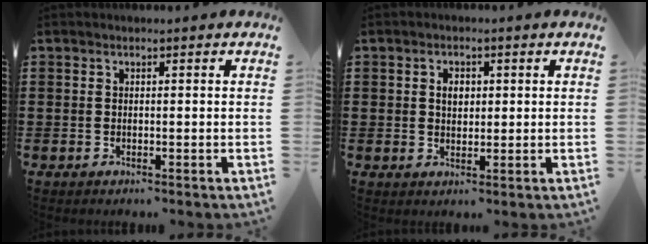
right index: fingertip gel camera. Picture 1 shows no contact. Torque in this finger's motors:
{"motor_torque": [0.05, 0.03, 0.11, 0.04]}